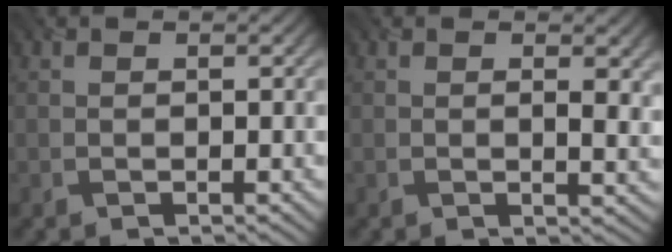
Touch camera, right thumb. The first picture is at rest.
{"total": 2.8, "force": [0.7, 0.9, 2.6], "torque": [-0.042, -0.005, 0.013]}